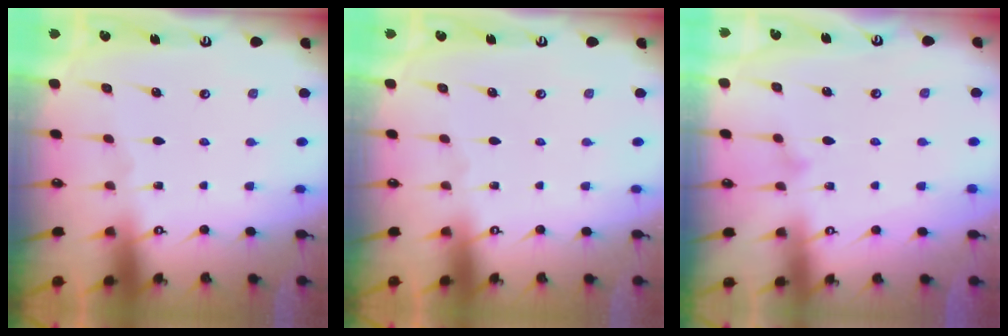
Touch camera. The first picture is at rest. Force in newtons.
{"total": 0.0}
{"total": 7.1, "press": 7.1, "slide": 0.3}